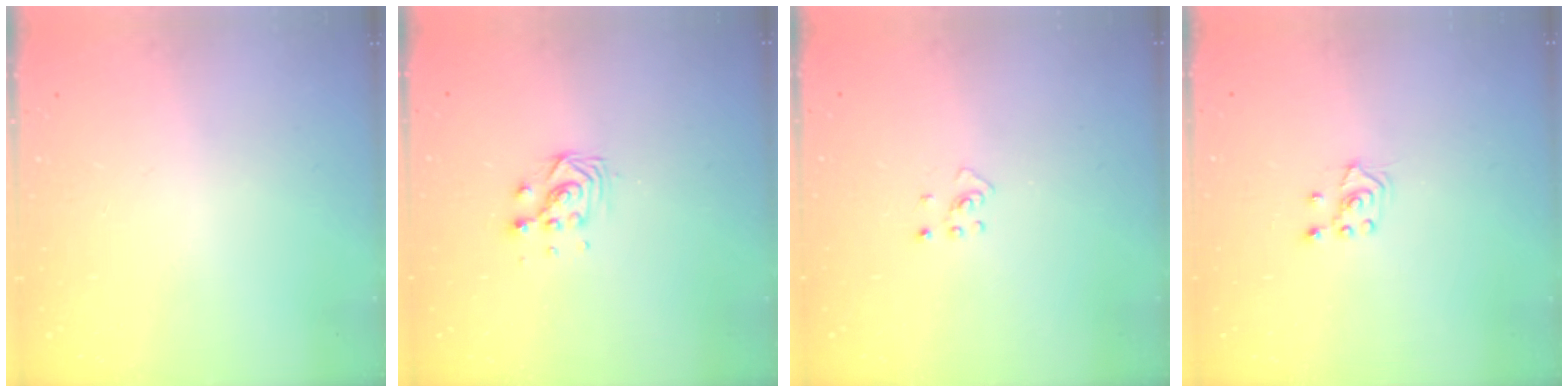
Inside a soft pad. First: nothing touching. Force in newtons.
{"total": 4.3, "press": 4.2, "slide": 0.3}
{"total": 2.7, "press": 2.7, "slide": 0.5}
{"total": 3.0, "press": 2.9, "slide": 0.7}